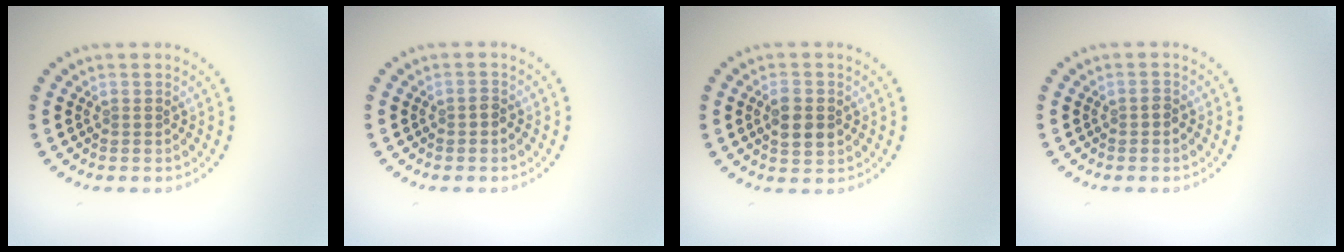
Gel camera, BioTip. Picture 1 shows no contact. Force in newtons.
{"total": 0.8, "press": 0.8, "slide": 0.1}
{"total": 3.0, "press": 3.0, "slide": 0.2}
{"total": 0.8, "press": 0.8, "slide": 0.2}